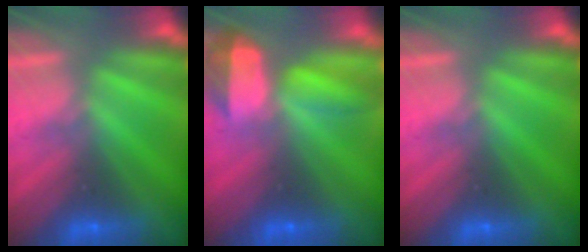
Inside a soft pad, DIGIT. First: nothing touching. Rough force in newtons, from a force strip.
{"total": 6.7}
{"total": 0.0}